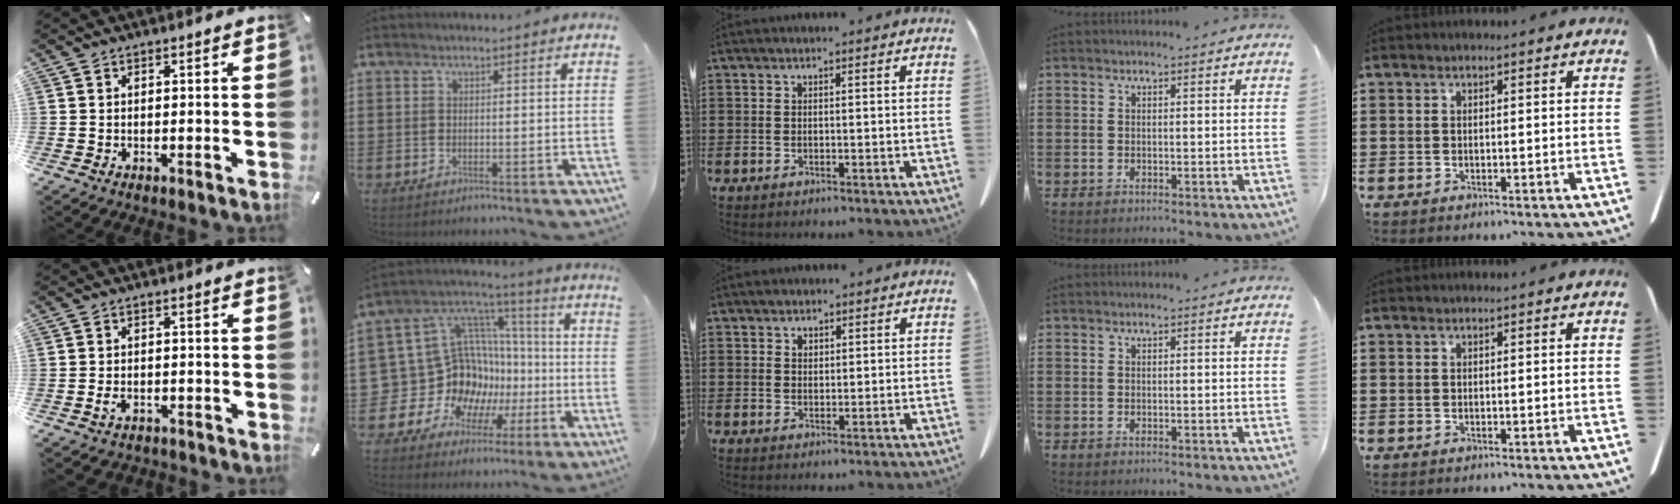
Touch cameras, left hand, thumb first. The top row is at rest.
{"thumb": {"total": 2.9, "force": [-1.9, 1.6, 1.4], "torque": [-0.031, 0.008, -0.038]}, "index": {"total": 15.7, "force": [-2.3, 14.5, 5.5], "torque": [-0.155, -0.031, 0.002]}, "middle": {"total": 1.3, "force": [1.0, 0.8, 0.3], "torque": [0.001, -0.001, 0.018]}}